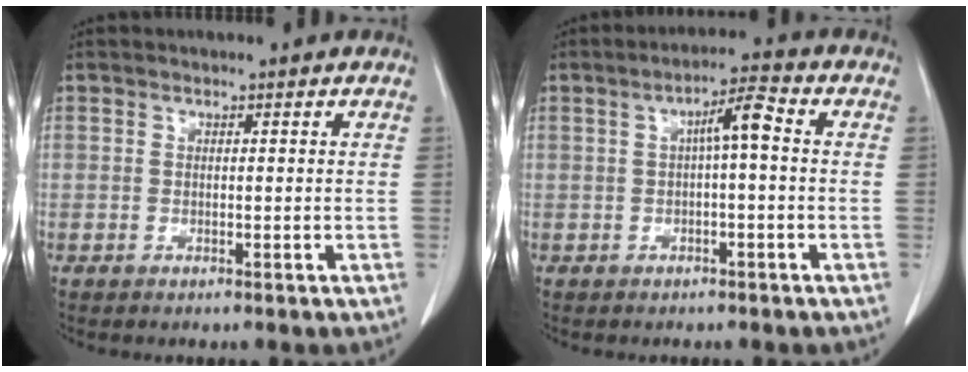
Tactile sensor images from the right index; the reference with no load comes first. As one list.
[{"total": 4.6, "force": [0.4, 0.5, 4.6], "torque": [-0.074, 0.015, 0.004]}]